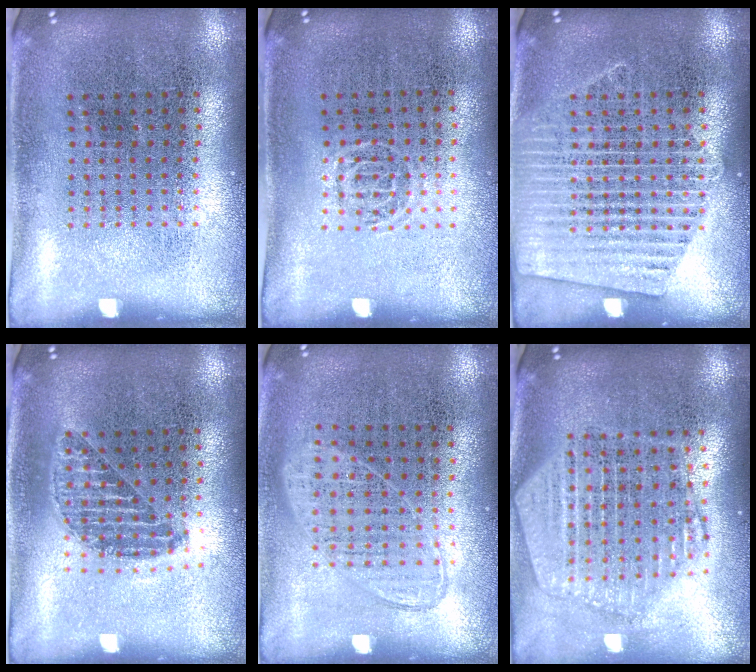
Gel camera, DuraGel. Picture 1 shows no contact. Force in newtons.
{"total": 0.6, "press": 0.5, "slide": 0.4}
{"total": 2.9, "press": 2.9, "slide": 0.3}
{"total": 1.1, "press": 1.0, "slide": 0.5}
{"total": 0.9, "press": 0.8, "slide": 0.4}
{"total": 2.4, "press": 2.0, "slide": 1.2}